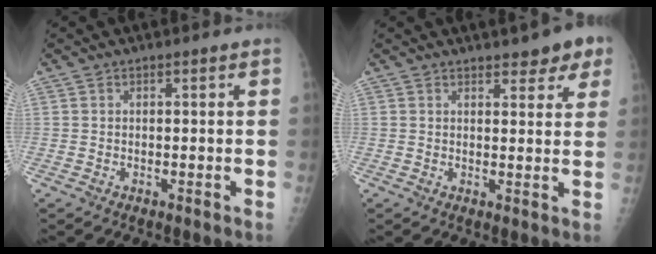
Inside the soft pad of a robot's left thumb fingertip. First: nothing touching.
{"total": 6.0, "force": [4.1, 2.4, 3.7], "torque": [-0.016, -0.016, 0.049]}